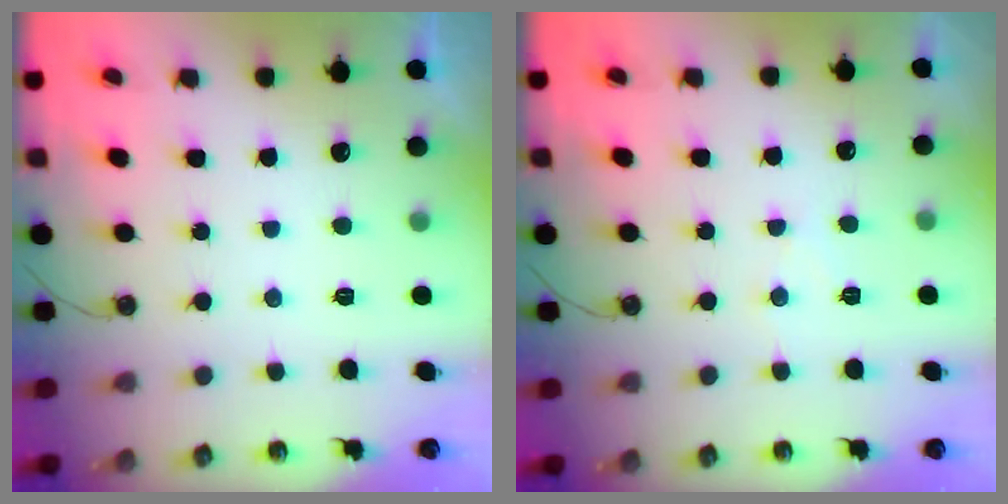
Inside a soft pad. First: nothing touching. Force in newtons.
{"total": 5.2, "press": 5.2, "slide": 0.7}